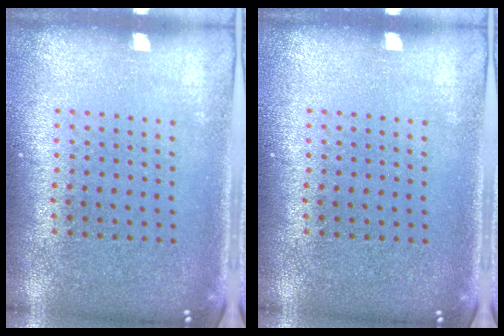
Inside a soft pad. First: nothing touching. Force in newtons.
{"total": 0.0}